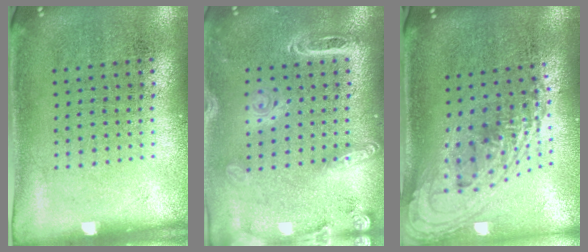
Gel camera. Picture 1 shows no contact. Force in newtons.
{"total": 1.9, "press": 1.8, "slide": 0.7}
{"total": 2.2, "press": 1.6, "slide": 1.5}